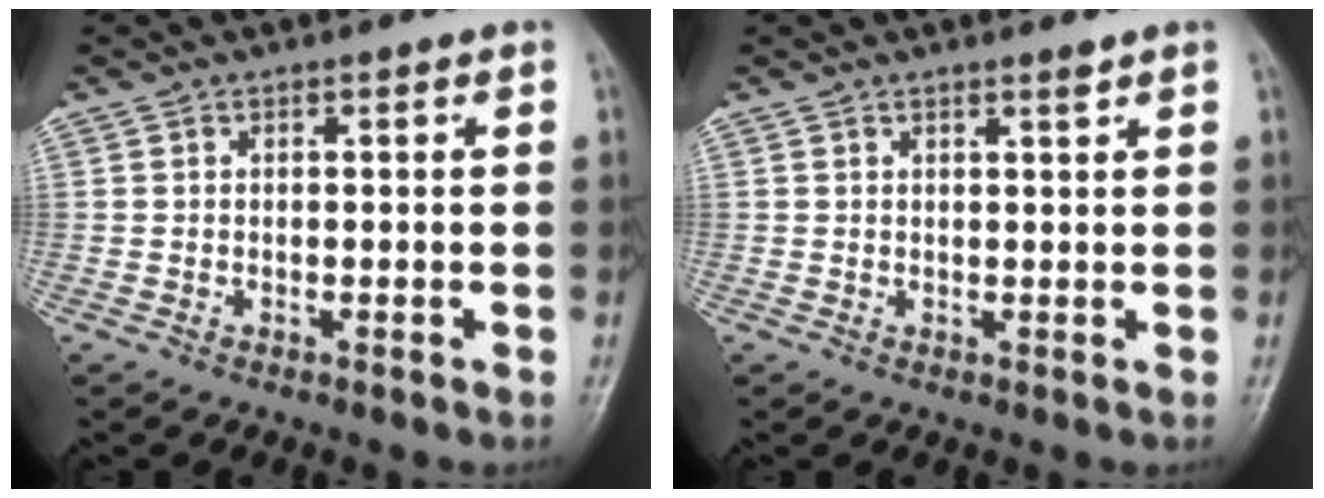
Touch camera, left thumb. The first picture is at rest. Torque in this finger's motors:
{"motor_torque": [-0.35, 0.26, -0.11, -0.11, 0.02]}